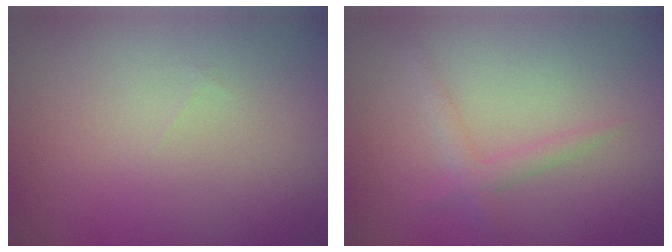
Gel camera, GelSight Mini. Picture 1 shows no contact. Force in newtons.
{"total": 1.4, "press": 1.4, "slide": 0.0}